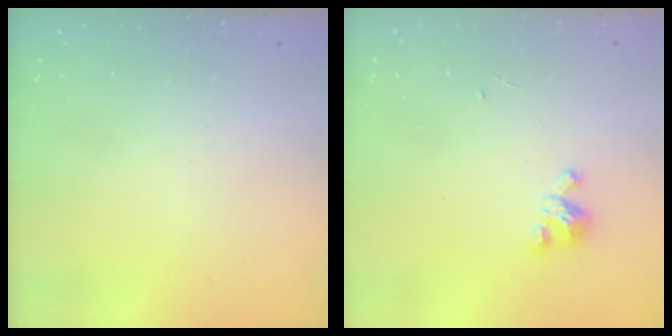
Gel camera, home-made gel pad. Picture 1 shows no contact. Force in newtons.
{"total": 3.6, "press": 3.6, "slide": 0.3}